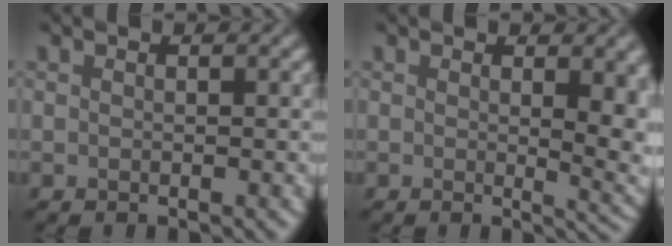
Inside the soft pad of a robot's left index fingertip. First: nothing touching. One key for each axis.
{"total": 6.3, "fx": 0.9, "fy": 2.5, "fz": 5.7, "tx": -0.046, "ty": -0.010, "tz": 0.021}